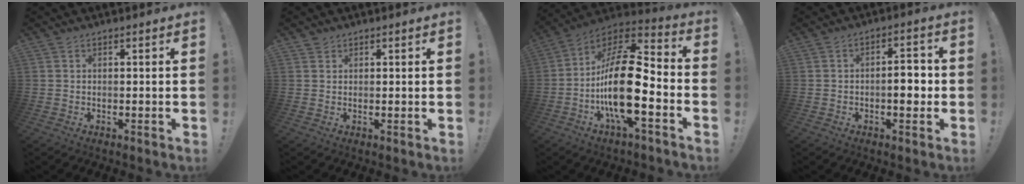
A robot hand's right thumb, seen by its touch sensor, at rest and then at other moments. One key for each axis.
{"total": 1.2, "fx": 1.0, "fy": 0.7, "fz": 0.0, "tx": 0.002, "ty": -0.002, "tz": 0.018}
{"total": 22.8, "fx": -4.9, "fy": 8.4, "fz": 20.7, "tx": -0.400, "ty": 0.022, "tz": -0.080}
{"total": 6.7, "fx": -1.3, "fy": 3.1, "fz": 5.8, "tx": -0.076, "ty": 0.010, "tz": -0.025}